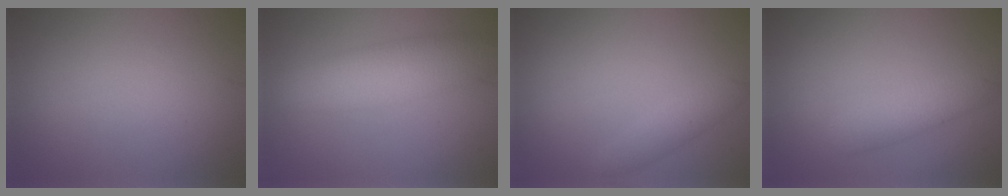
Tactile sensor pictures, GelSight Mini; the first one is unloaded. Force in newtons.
{"total": 6.1, "press": 6.1, "slide": 0.3}
{"total": 1.9, "press": 1.9, "slide": 0.1}
{"total": 3.0, "press": 3.0, "slide": 0.1}